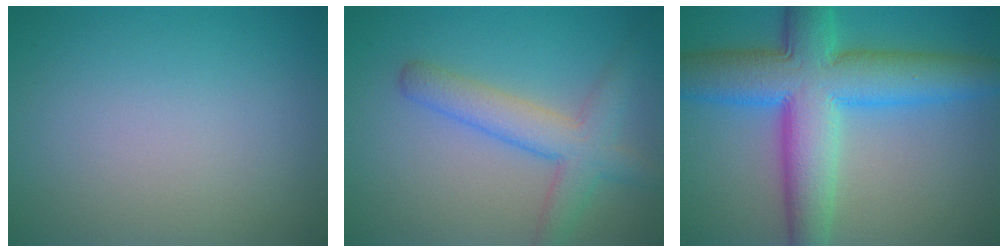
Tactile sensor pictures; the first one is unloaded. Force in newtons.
{"total": 4.6, "press": 4.6, "slide": 0.3}
{"total": 11.1, "press": 11.1, "slide": 0.2}